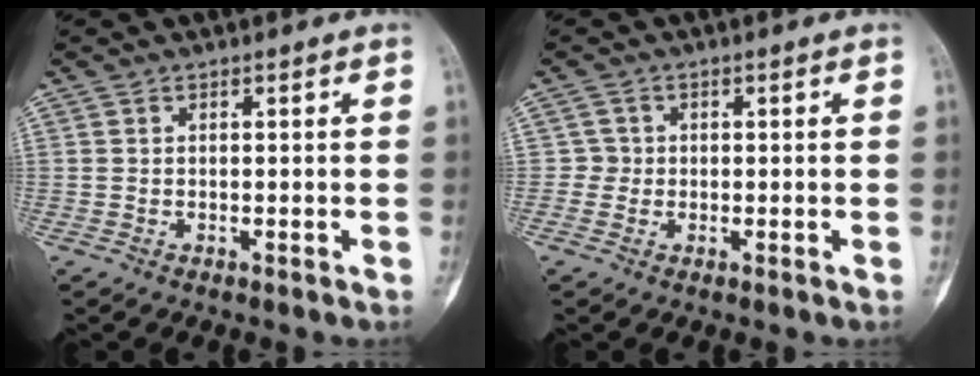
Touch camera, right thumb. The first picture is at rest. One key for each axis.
{"total": 1.8, "fx": -0.2, "fy": 1.7, "fz": -0.2, "tx": 0.017, "ty": 0.008, "tz": -0.010}